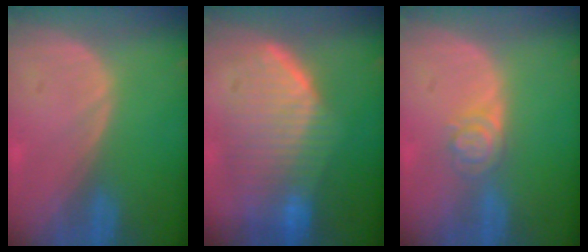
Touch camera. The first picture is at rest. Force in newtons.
{"total": 9.7, "press": 9.0, "slide": 3.6}
{"total": 3.9, "press": 3.6, "slide": 1.6}